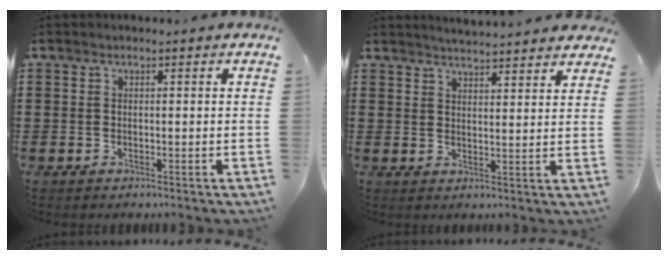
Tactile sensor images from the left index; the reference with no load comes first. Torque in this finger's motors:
{"motor_torque": [2.14, 0.00, 0.44, 0.08]}